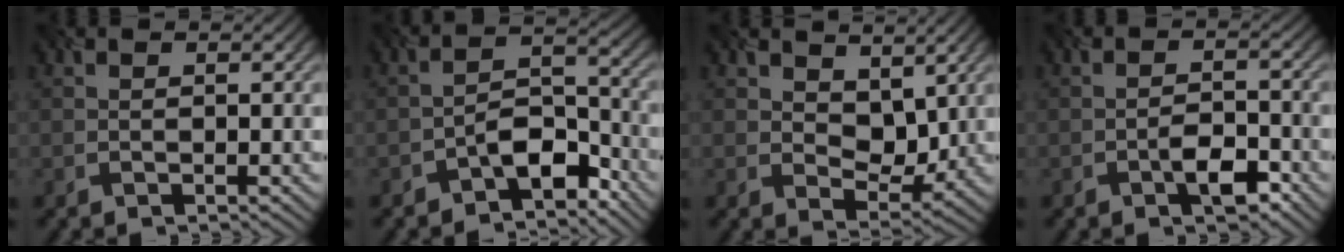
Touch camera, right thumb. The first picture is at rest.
{"total": 7.0, "force": [-5.5, 2.9, 3.3], "torque": [-0.043, 0.013, -0.102]}
{"total": 5.3, "force": [2.4, 3.5, 3.0], "torque": [-0.069, -0.006, 0.046]}
{"total": 3.8, "force": [-2.6, 1.6, 2.3], "torque": [-0.040, 0.006, -0.040]}